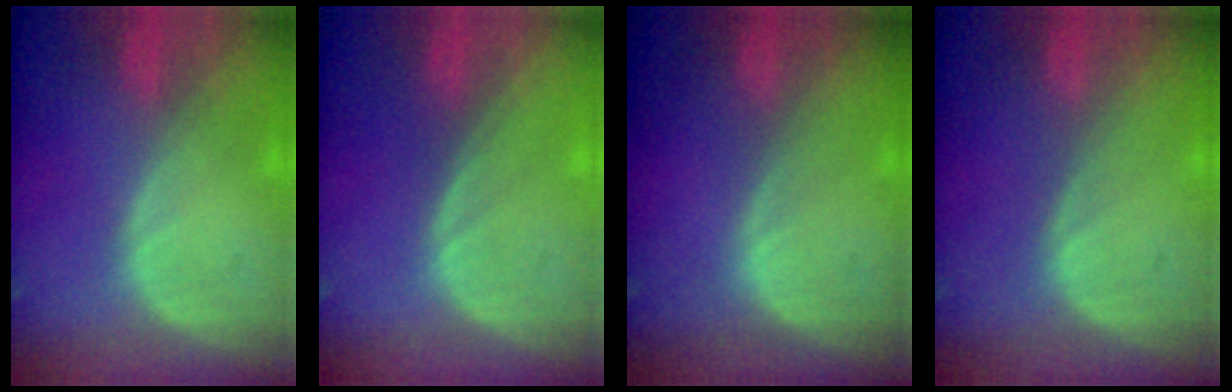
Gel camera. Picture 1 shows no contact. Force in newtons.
{"total": 0.0}
{"total": 0.0}
{"total": 0.0}